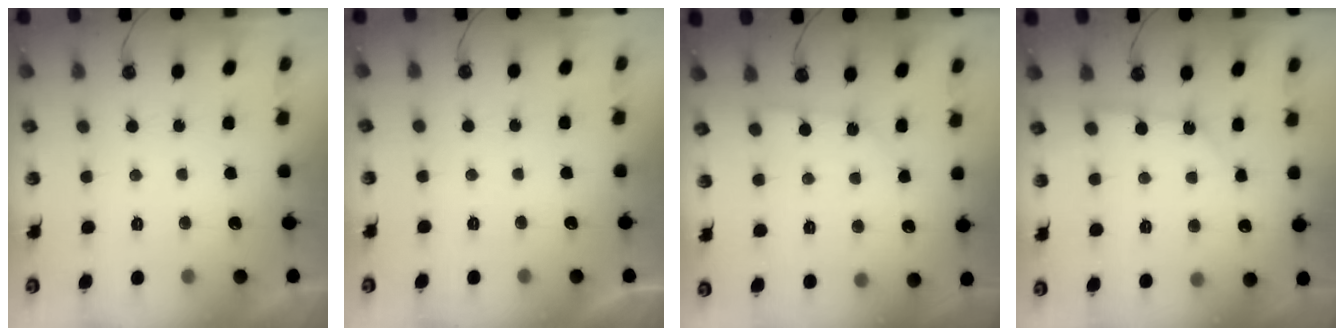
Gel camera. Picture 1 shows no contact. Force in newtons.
{"total": 0.0}
{"total": 3.2, "press": 3.2, "slide": 0.3}
{"total": 3.0, "press": 3.0, "slide": 0.2}